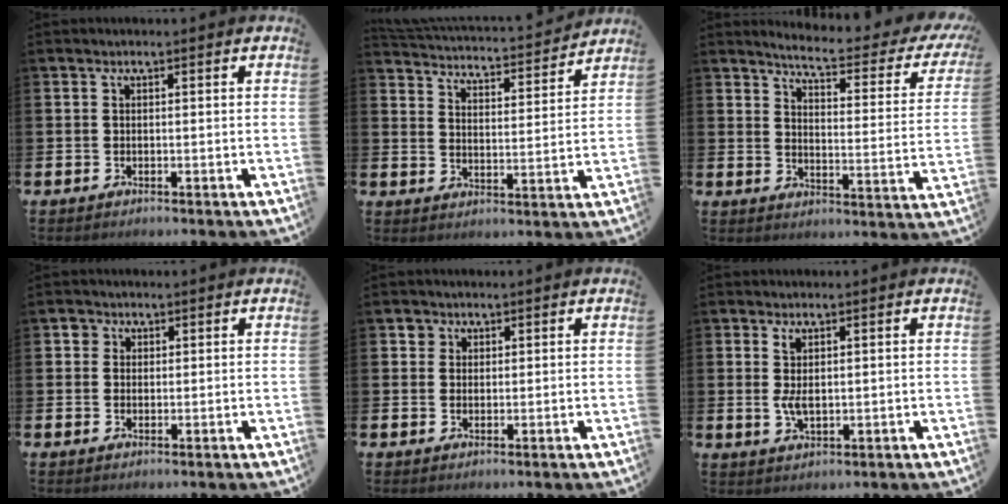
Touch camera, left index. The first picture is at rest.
{"total": 4.1, "force": [4.0, 0.6, 0.3], "torque": [-0.022, -0.046, 0.061]}
{"total": 4.7, "force": [4.1, 0.4, 2.1], "torque": [-0.047, -0.043, 0.058]}
{"total": 1.8, "force": [1.1, 1.4, 0.0], "torque": [0.013, 0.002, 0.017]}
{"total": 2.0, "force": [1.4, 1.4, 0.0], "torque": [0.013, 0.001, 0.023]}
{"total": 3.0, "force": [1.0, 1.4, 2.4], "torque": [-0.041, 0.000, 0.014]}